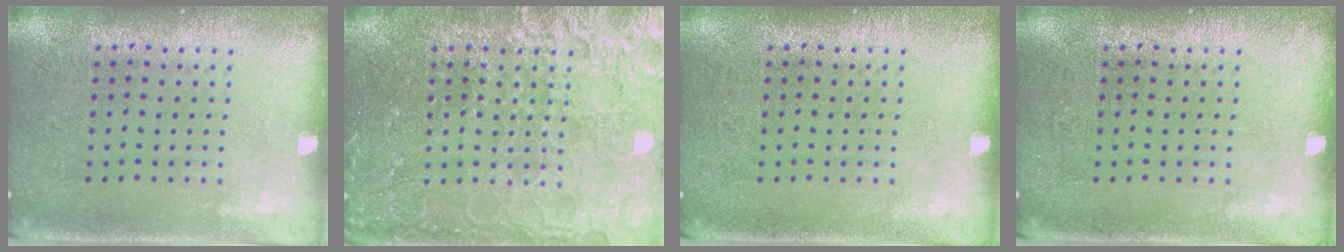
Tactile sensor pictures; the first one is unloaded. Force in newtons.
{"total": 6.6, "press": 6.6, "slide": 0.9}
{"total": 0.0}
{"total": 0.0}